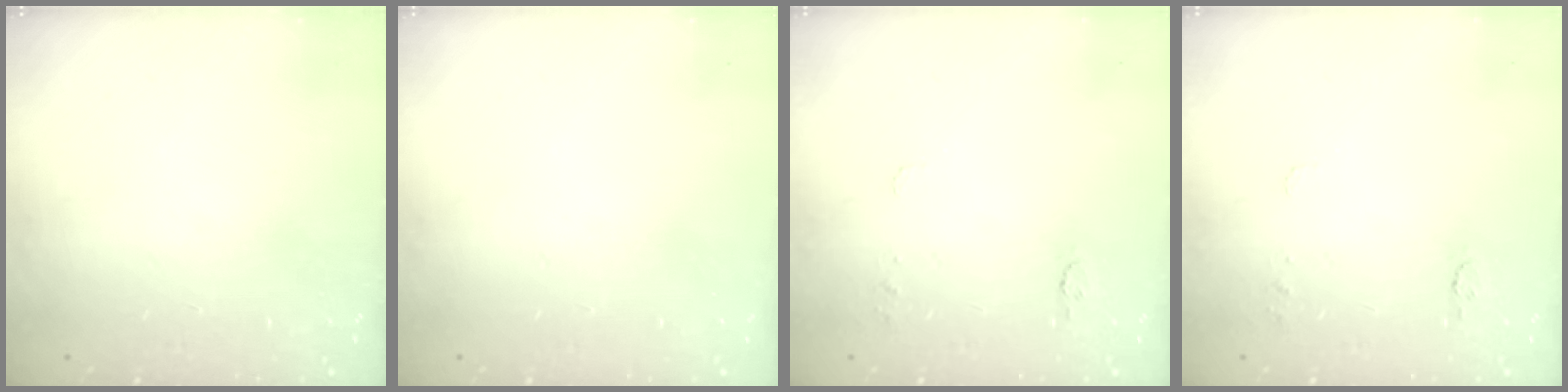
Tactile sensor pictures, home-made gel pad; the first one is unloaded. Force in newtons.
{"total": 0.0}
{"total": 5.2, "press": 5.1, "slide": 0.5}
{"total": 5.2, "press": 5.1, "slide": 0.5}